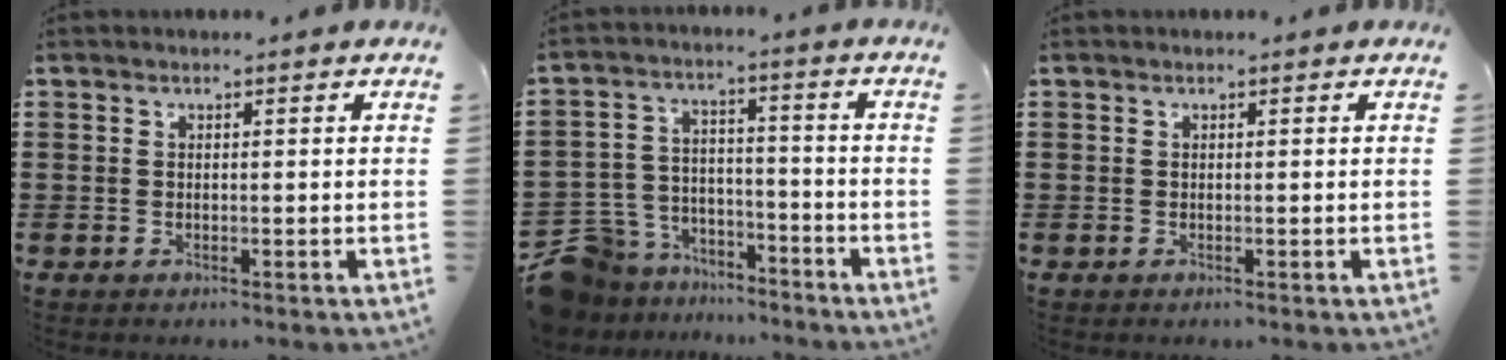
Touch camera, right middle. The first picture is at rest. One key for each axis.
{"total": 8.3, "fx": -7.6, "fy": 3.3, "fz": 0.1, "tx": -0.031, "ty": 0.011, "tz": -0.154}
{"total": 0.0}